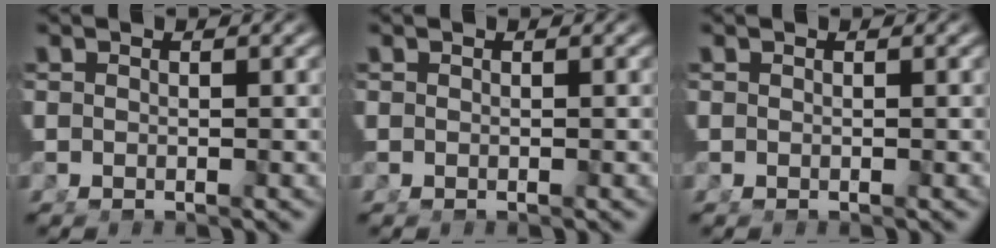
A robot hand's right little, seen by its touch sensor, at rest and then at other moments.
{"total": 0.0}
{"total": 0.0}